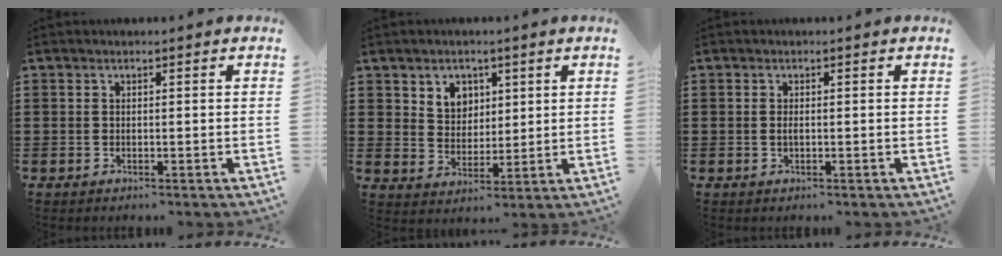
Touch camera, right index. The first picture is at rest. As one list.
[{"total": 4.6, "force": [2.6, 3.7, 0.8], "torque": [-0.035, 0.011, 0.047]}, {"total": 1.0, "force": [-0.2, 0.2, 1.0], "torque": [-0.019, -0.002, -0.003]}]